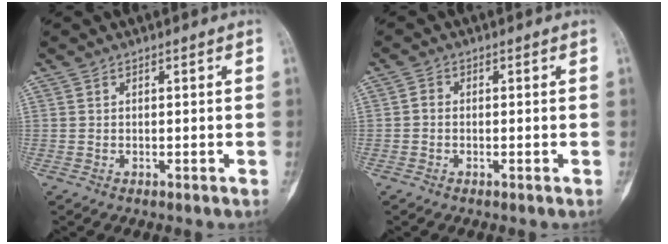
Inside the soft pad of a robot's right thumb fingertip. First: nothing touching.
{"total": 1.1, "force": [-0.3, 0.9, 0.6], "torque": [-0.004, 0.002, -0.010]}